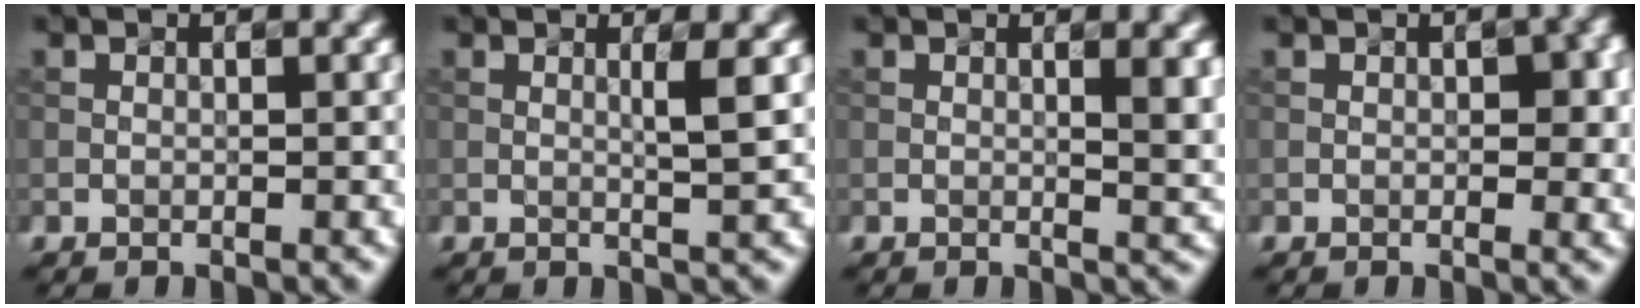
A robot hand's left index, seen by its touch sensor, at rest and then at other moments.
{"total": 1.9, "force": [0.2, 0.2, 1.9], "torque": [-0.029, 0.001, 0.005]}
{"total": 3.6, "force": [0.8, 1.1, 3.3], "torque": [-0.033, 0.002, 0.017]}
{"total": 2.5, "force": [0.2, 1.2, 2.2], "torque": [-0.026, 0.000, 0.009]}